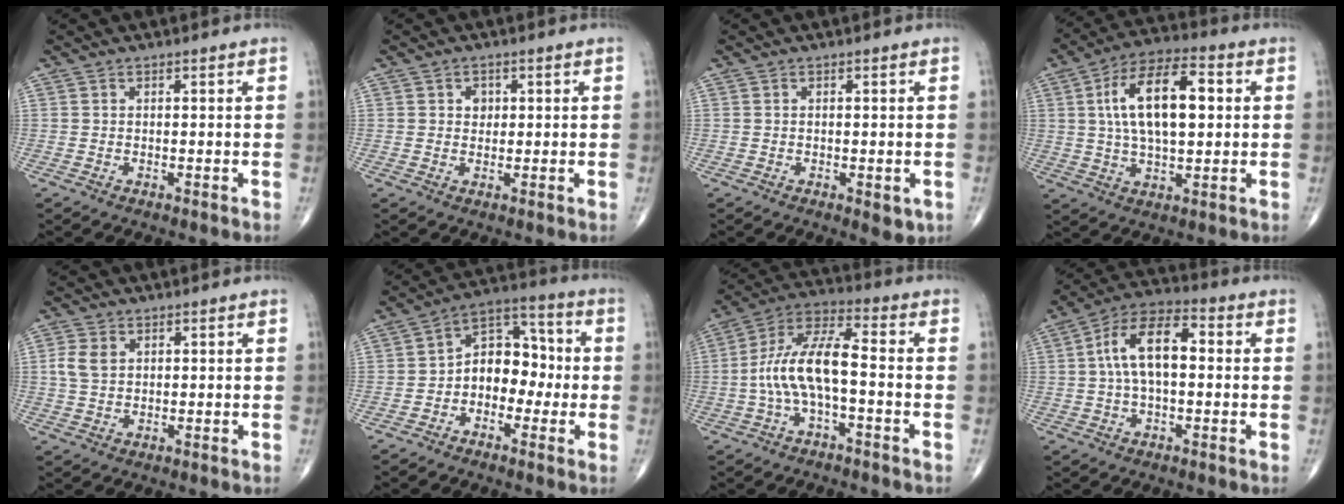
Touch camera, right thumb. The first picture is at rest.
{"total": 2.1, "force": [0.5, 1.7, 1.0], "torque": [-0.004, 0.000, 0.006]}
{"total": 3.1, "force": [-0.9, 1.4, 2.6], "torque": [-0.024, -0.006, -0.007]}
{"total": 15.9, "force": [2.7, 7.5, 13.8], "torque": [-0.233, 0.015, 0.043]}
{"total": 3.9, "force": [1.0, 2.8, 2.6], "torque": [-0.054, 0.004, 0.021]}
{"total": 10.2, "force": [-1.6, 7.4, 6.9], "torque": [-0.068, 0.045, -0.043]}
{"total": 11.6, "force": [-2.1, 4.2, 10.7], "torque": [-0.221, 0.049, -0.042]}
{"total": 12.0, "force": [1.0, 6.1, 10.3], "torque": [-0.186, 0.036, 0.009]}